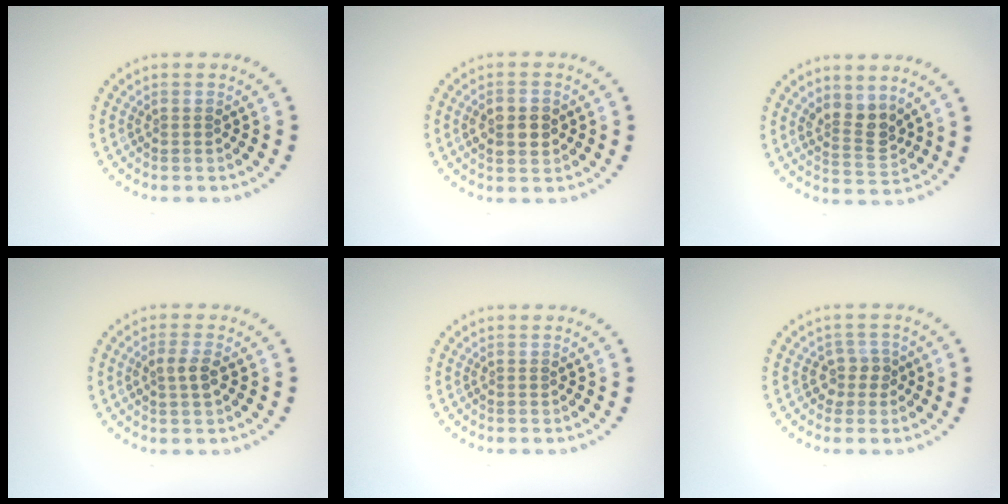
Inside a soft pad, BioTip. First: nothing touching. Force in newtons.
{"total": 2.7, "press": 2.7, "slide": 0.1}
{"total": 3.0, "press": 2.6, "slide": 1.4}
{"total": 2.0, "press": 2.0, "slide": 0.5}
{"total": 0.0}
{"total": 1.9, "press": 1.5, "slide": 1.1}